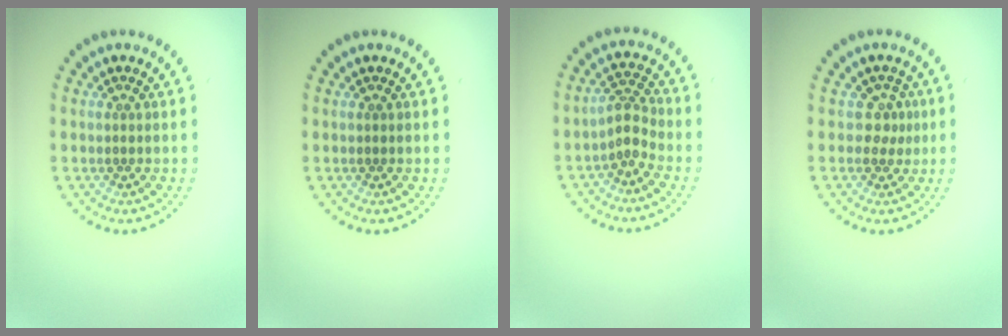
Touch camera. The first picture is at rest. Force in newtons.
{"total": 0.0}
{"total": 2.2, "press": 1.6, "slide": 1.6}
{"total": 1.8, "press": 1.4, "slide": 1.2}